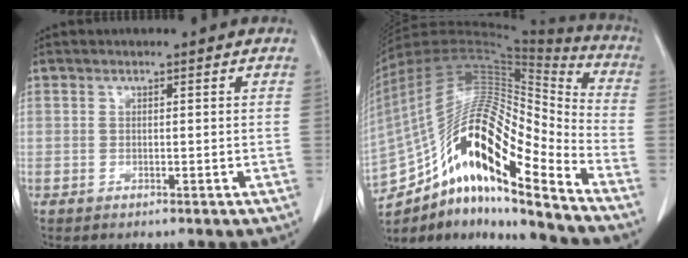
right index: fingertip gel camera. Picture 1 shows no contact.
{"total": 26.9, "force": [-14.9, 6.0, 21.7], "torque": [-0.408, 0.012, -0.257]}